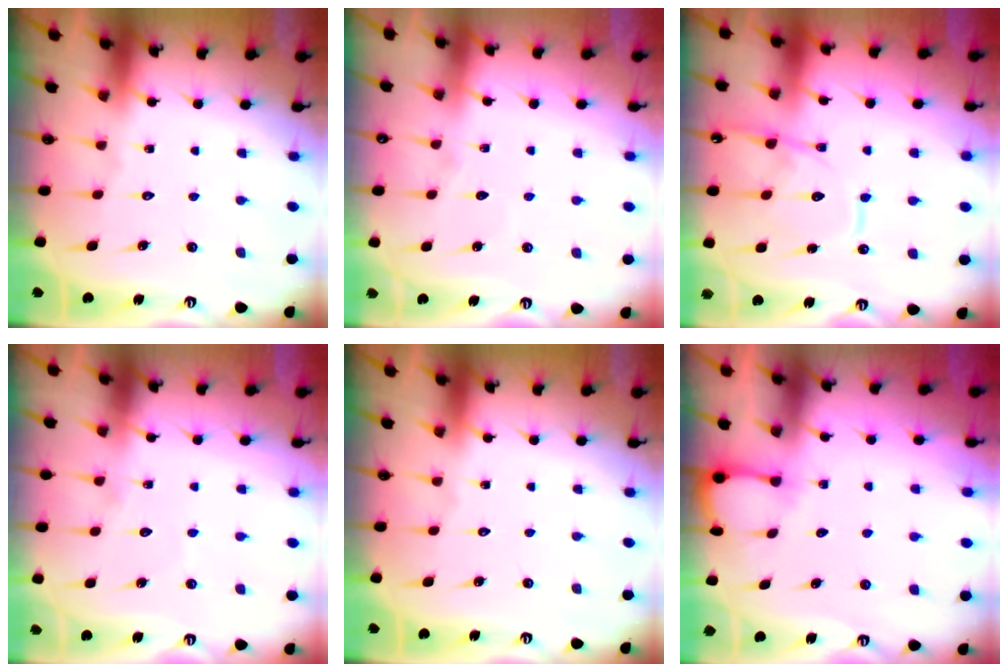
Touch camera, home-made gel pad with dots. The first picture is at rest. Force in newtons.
{"total": 3.7, "press": 3.7, "slide": 0.5}
{"total": 13.4, "press": 13.4, "slide": 1.2}
{"total": 2.7, "press": 2.7, "slide": 0.3}
{"total": 0.0}
{"total": 3.9, "press": 3.9, "slide": 0.4}